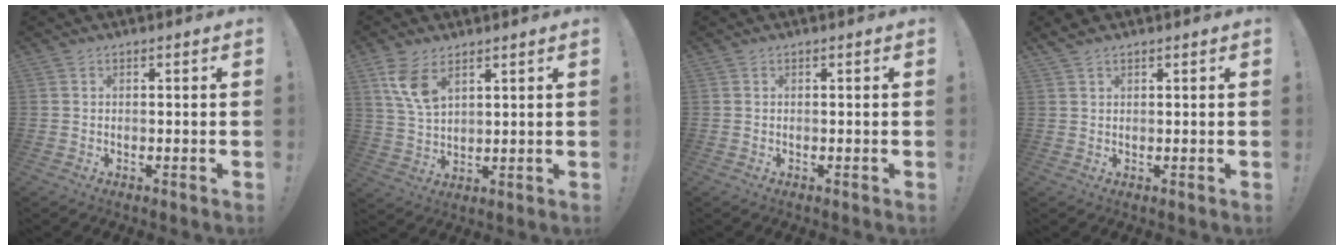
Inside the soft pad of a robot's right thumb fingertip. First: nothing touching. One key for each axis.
{"total": 8.6, "fx": 5.1, "fy": 4.3, "fz": 5.4, "tx": -0.111, "ty": -0.018, "tz": 0.097}
{"total": 0.0}
{"total": 1.7, "fx": 1.3, "fy": 0.8, "fz": 0.7, "tx": -0.009, "ty": -0.003, "tz": 0.025}